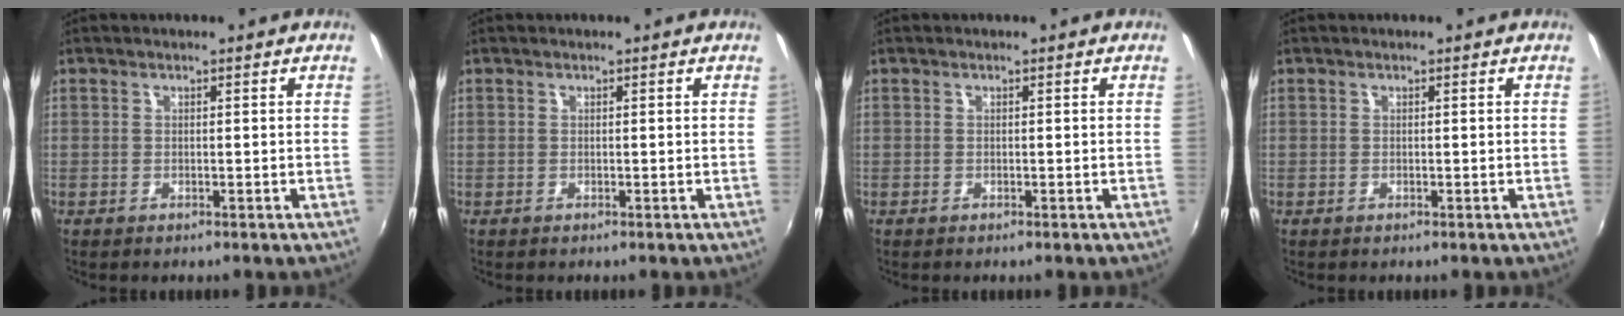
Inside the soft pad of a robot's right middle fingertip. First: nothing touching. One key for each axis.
{"total": 0.0}
{"total": 0.0}
{"total": 0.0}